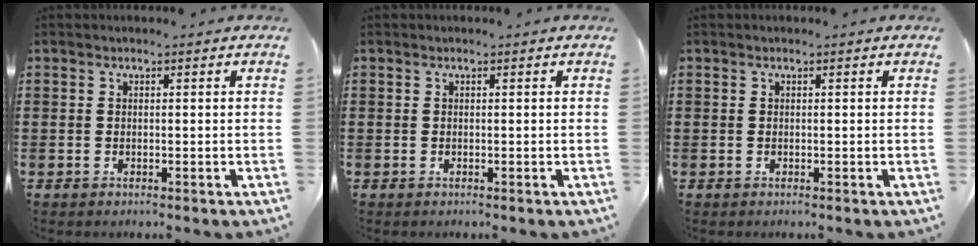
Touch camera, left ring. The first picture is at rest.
{"total": 0.0}
{"total": 0.0}